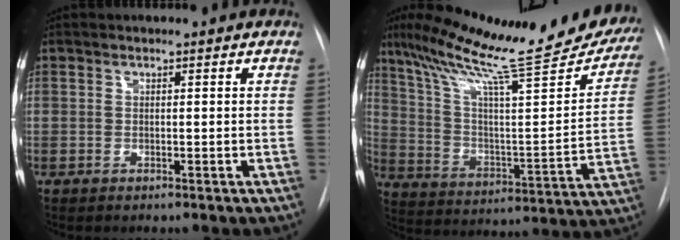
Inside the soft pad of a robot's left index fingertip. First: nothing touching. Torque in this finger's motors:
{"motor_torque": [1.03, -1.11, 0.18, 0.07]}